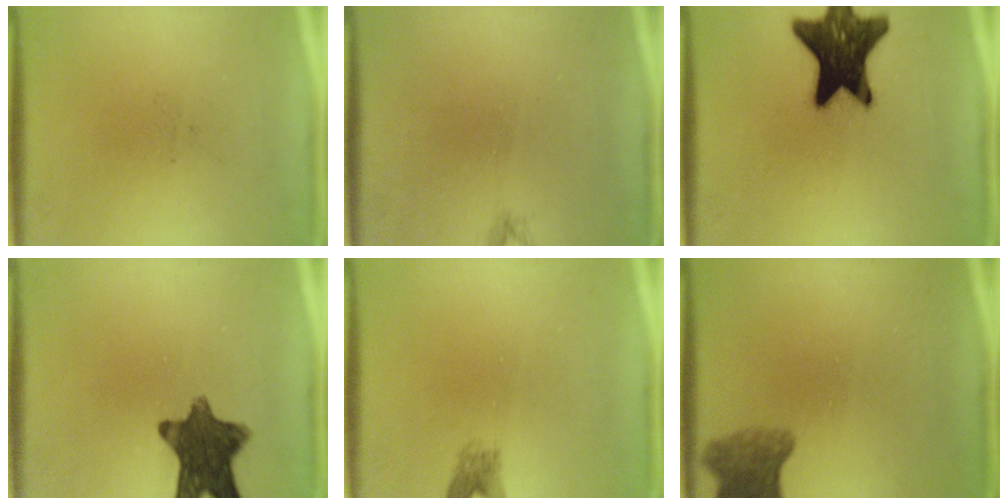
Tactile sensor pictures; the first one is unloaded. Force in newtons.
{"total": 0.6}
{"total": 17.1}
{"total": 11.2}
{"total": 1.8}
{"total": 5.7}